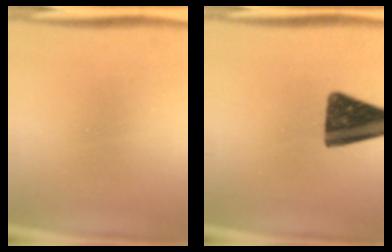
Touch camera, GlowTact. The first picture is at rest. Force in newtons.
{"total": 13.5}